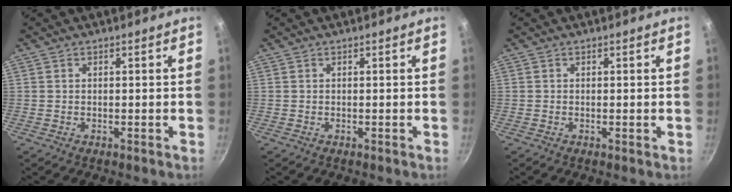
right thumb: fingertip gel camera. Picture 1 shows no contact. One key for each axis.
{"total": 0.0}
{"total": 0.0}